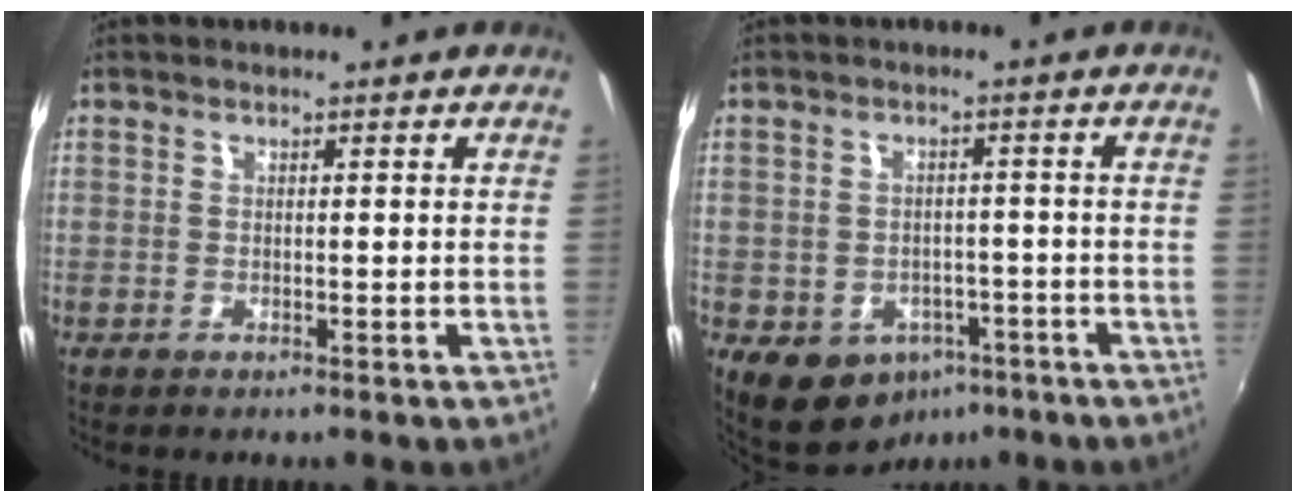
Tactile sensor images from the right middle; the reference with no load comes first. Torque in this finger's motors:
{"motor_torque": [1.15, -0.98, 0.11, 0.08]}